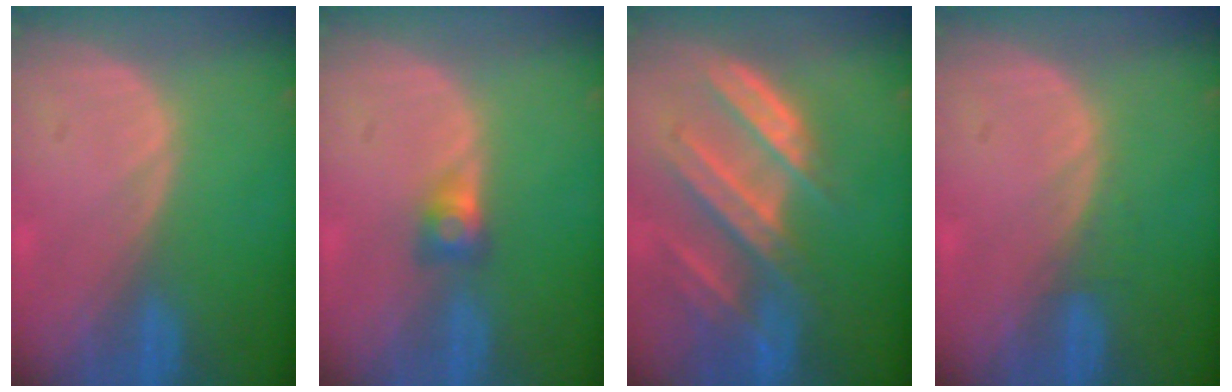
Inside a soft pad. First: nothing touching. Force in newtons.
{"total": 2.6, "press": 2.3, "slide": 1.0}
{"total": 9.2, "press": 8.1, "slide": 4.3}
{"total": 1.0, "press": 0.9, "slide": 0.3}